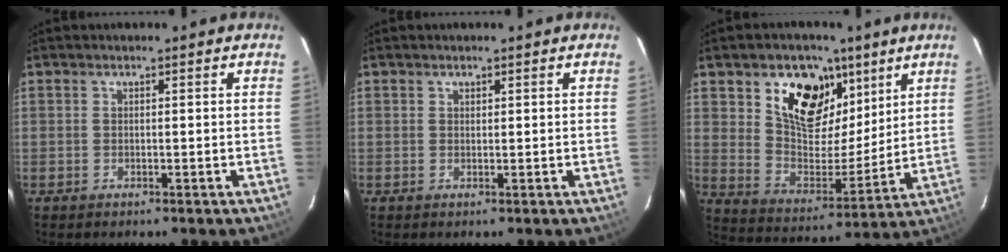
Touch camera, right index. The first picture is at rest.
{"total": 0.5, "force": [0.4, 0.3, 0.0], "torque": [0.001, 0.002, 0.006]}
{"total": 16.0, "force": [8.6, 10.0, 9.0], "torque": [-0.165, 0.006, 0.159]}